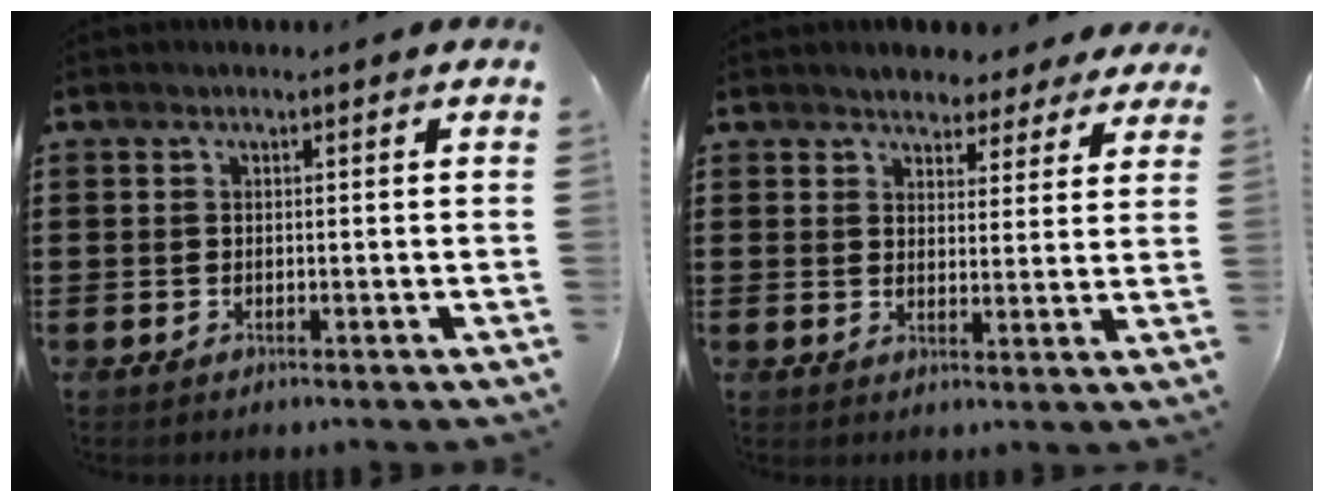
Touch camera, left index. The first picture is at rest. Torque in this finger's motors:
{"motor_torque": [2.14, 0.00, 0.59, 0.00]}